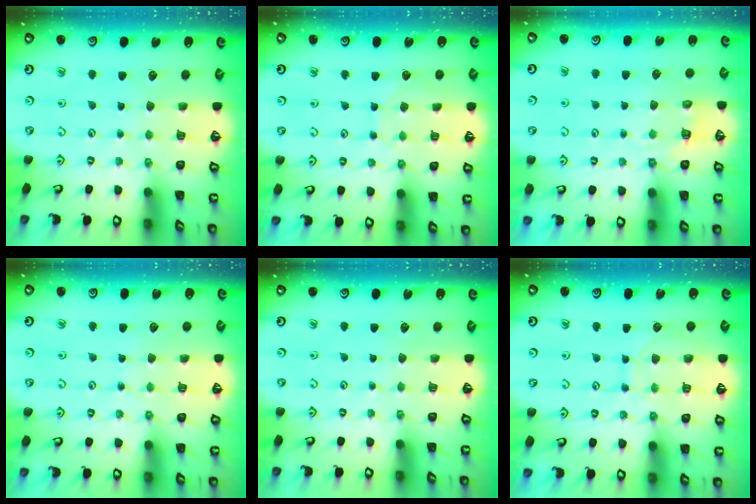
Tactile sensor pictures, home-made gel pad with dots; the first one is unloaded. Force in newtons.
{"total": 6.3, "press": 6.3, "slide": 0.1}
{"total": 4.6, "press": 4.3, "slide": 1.6}
{"total": 2.8, "press": 2.8, "slide": 0.5}
{"total": 0.0}
{"total": 9.3, "press": 9.3, "slide": 0.8}